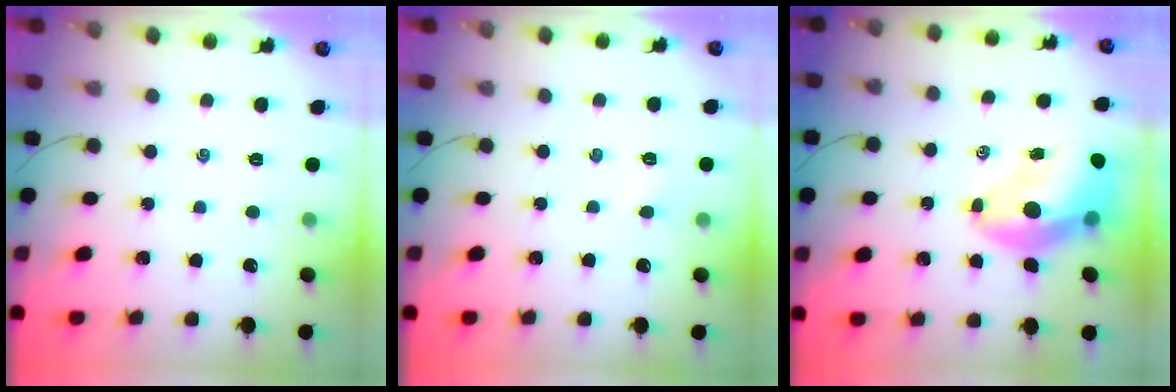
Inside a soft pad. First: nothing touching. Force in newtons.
{"total": 2.5, "press": 2.3, "slide": 0.8}
{"total": 11.8, "press": 11.3, "slide": 3.4}